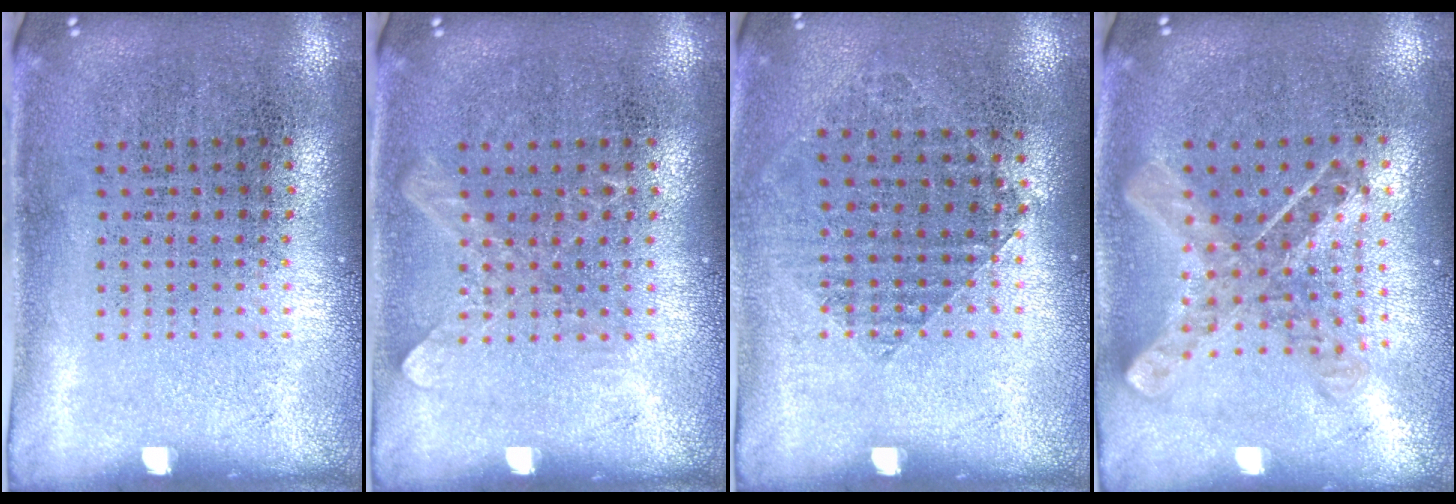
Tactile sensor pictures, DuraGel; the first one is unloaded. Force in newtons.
{"total": 0.8, "press": 0.8, "slide": 0.2}
{"total": 0.9, "press": 0.9, "slide": 0.4}
{"total": 0.9, "press": 0.9, "slide": 0.1}